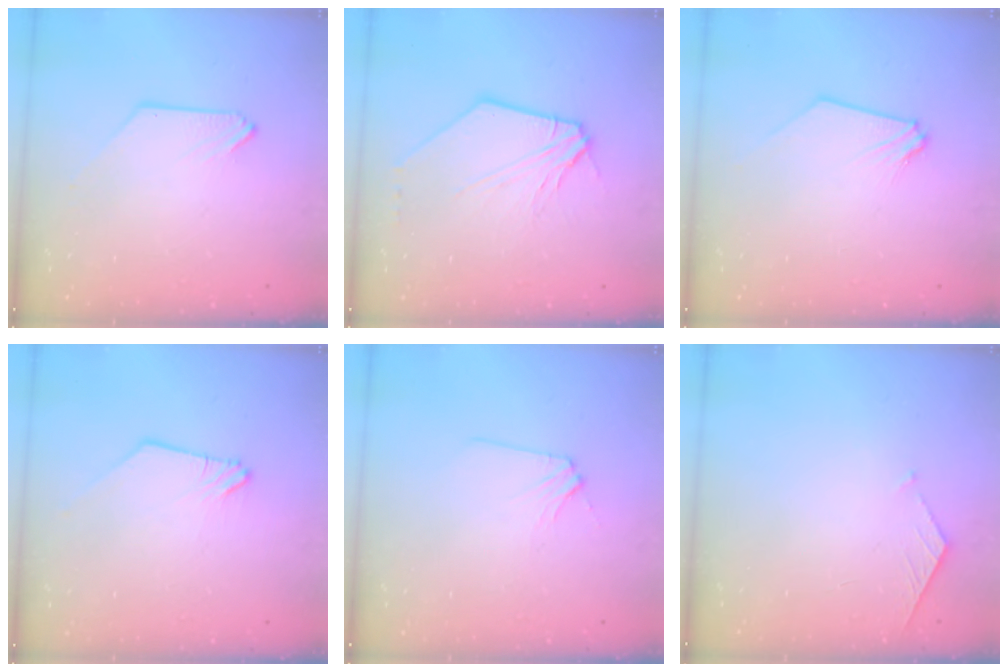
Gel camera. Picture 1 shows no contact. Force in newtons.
{"total": 9.6, "press": 9.5, "slide": 1.6}
{"total": 0.0}
{"total": 0.0}
{"total": 2.8, "press": 2.8, "slide": 0.6}
{"total": 3.9, "press": 3.9, "slide": 0.4}